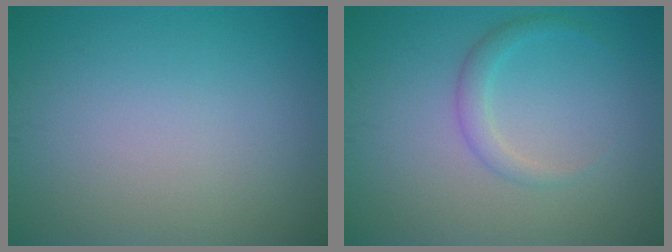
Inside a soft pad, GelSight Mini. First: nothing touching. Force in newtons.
{"total": 1.8, "press": 1.8, "slide": 0.1}